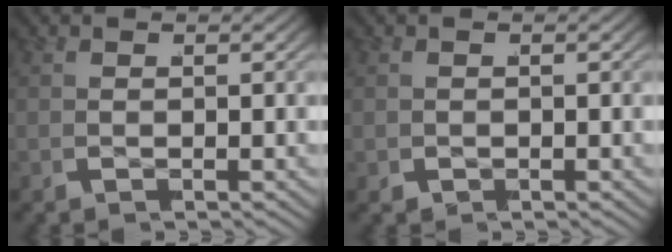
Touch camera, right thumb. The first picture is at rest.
{"total": 0.6, "force": [-0.2, 0.6, 0.0], "torque": [-0.004, -0.005, 0.002]}